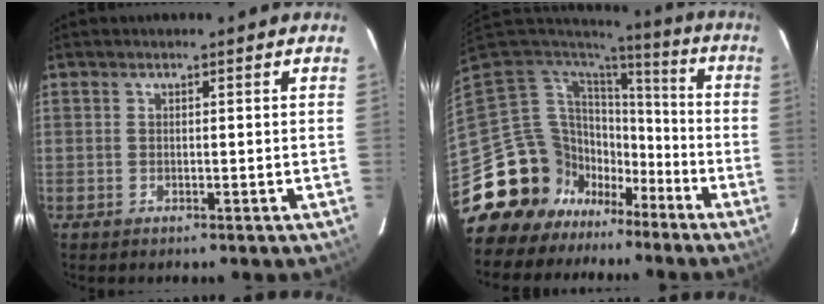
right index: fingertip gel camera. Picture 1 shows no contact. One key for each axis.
{"total": 16.5, "fx": -10.6, "fy": 12.4, "fz": 2.6, "tx": -0.083, "ty": 0.043, "tz": -0.178}